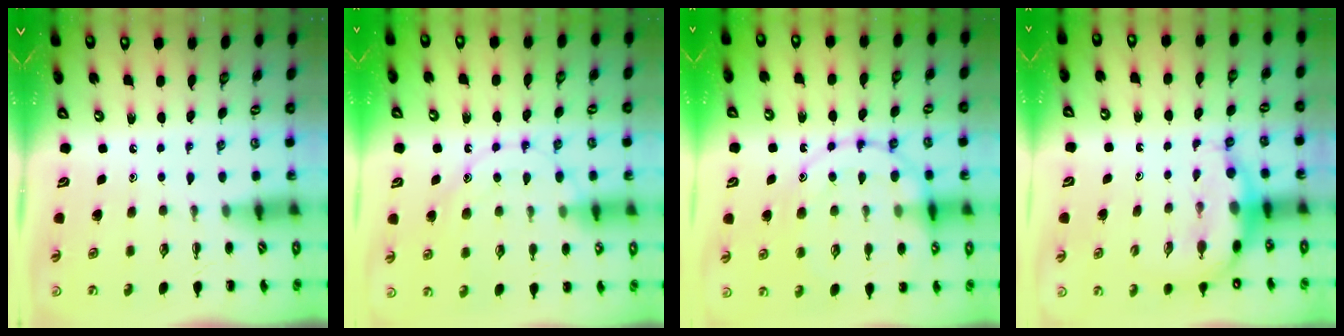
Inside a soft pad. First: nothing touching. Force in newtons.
{"total": 13.5, "press": 13.5, "slide": 0.6}
{"total": 15.9, "press": 15.8, "slide": 1.6}
{"total": 7.1, "press": 7.0, "slide": 1.1}